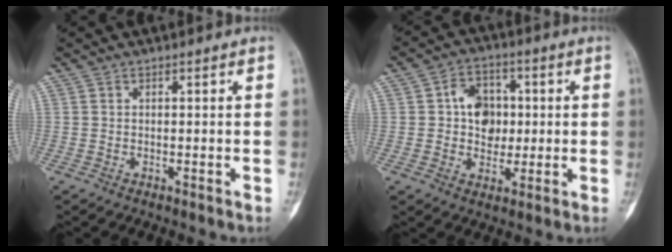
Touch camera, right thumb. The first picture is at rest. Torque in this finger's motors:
{"motor_torque": [-0.10, 1.36, 0.82, -0.20, 0.01]}